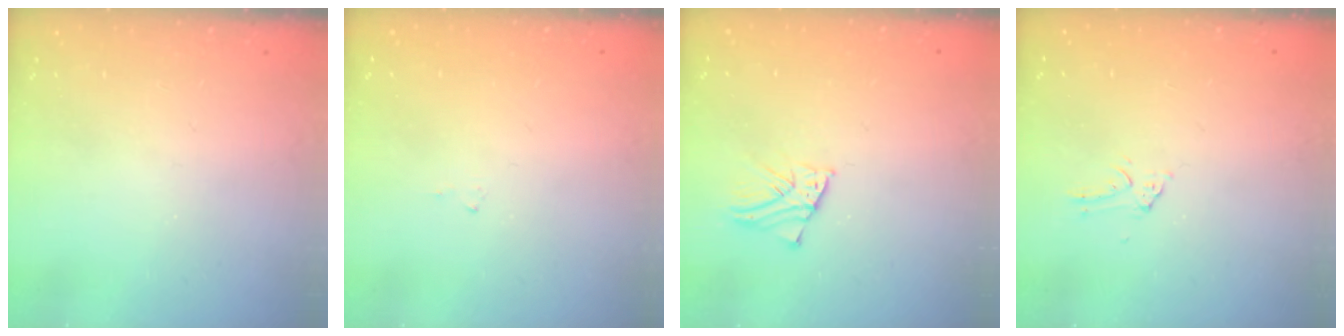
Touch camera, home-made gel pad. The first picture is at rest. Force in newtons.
{"total": 3.0, "press": 3.0, "slide": 0.1}
{"total": 2.7, "press": 2.7, "slide": 0.2}
{"total": 1.1, "press": 1.1, "slide": 0.1}